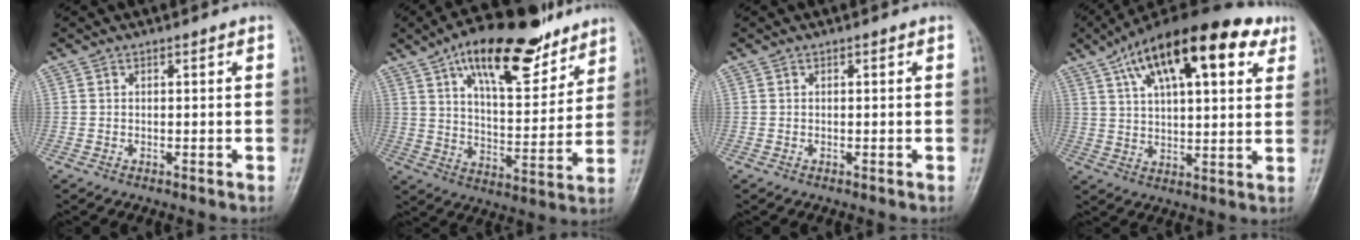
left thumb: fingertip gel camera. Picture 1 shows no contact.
{"total": 20.3, "force": [12.9, 8.2, 13.3], "torque": [-0.171, -0.053, 0.212]}
{"total": 0.0}
{"total": 21.9, "force": [11.1, 8.8, 16.7], "torque": [-0.245, 0.000, 0.172]}